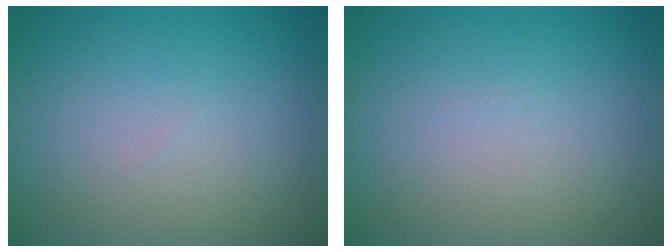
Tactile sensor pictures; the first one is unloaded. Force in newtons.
{"total": 0.0}